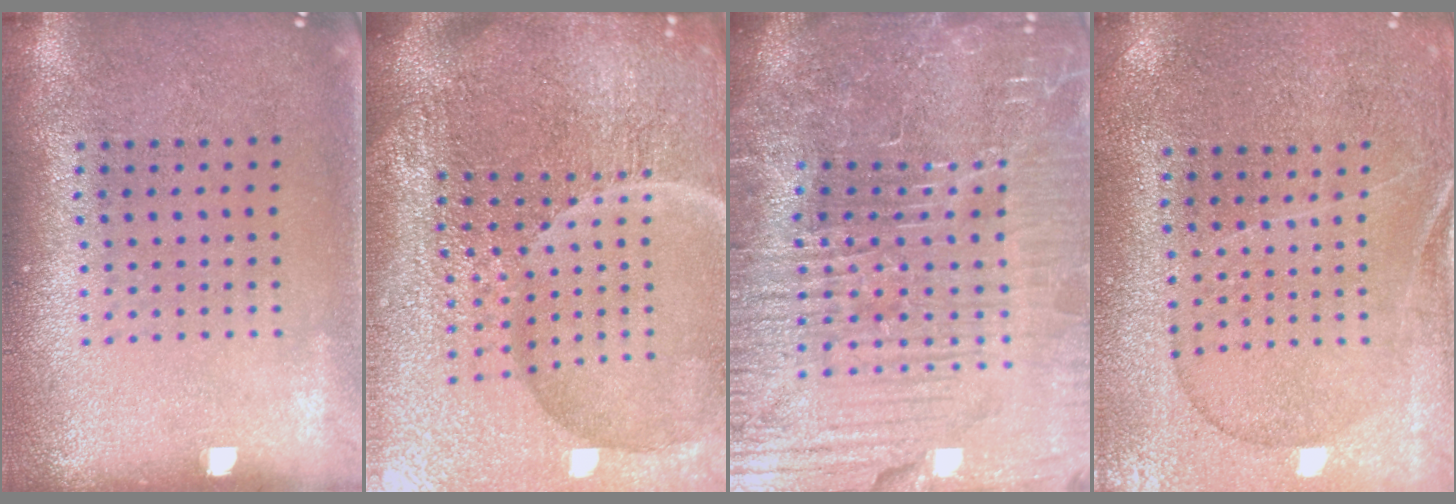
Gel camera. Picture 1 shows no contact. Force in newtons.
{"total": 6.8, "press": 6.0, "slide": 3.1}
{"total": 7.4, "press": 6.5, "slide": 3.5}
{"total": 0.6, "press": 0.5, "slide": 0.3}